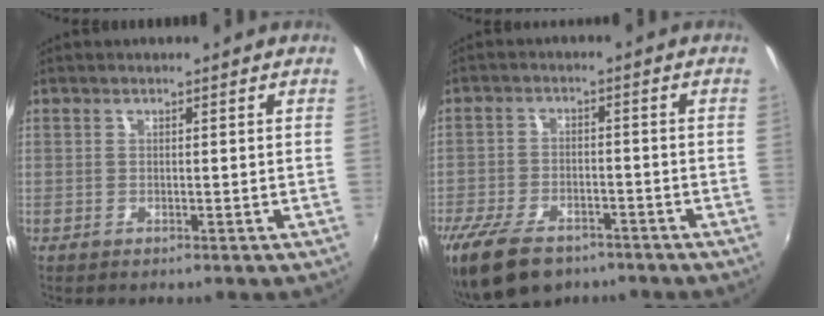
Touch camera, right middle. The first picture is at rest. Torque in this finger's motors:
{"motor_torque": [1.15, -0.99, 0.25, 0.18]}